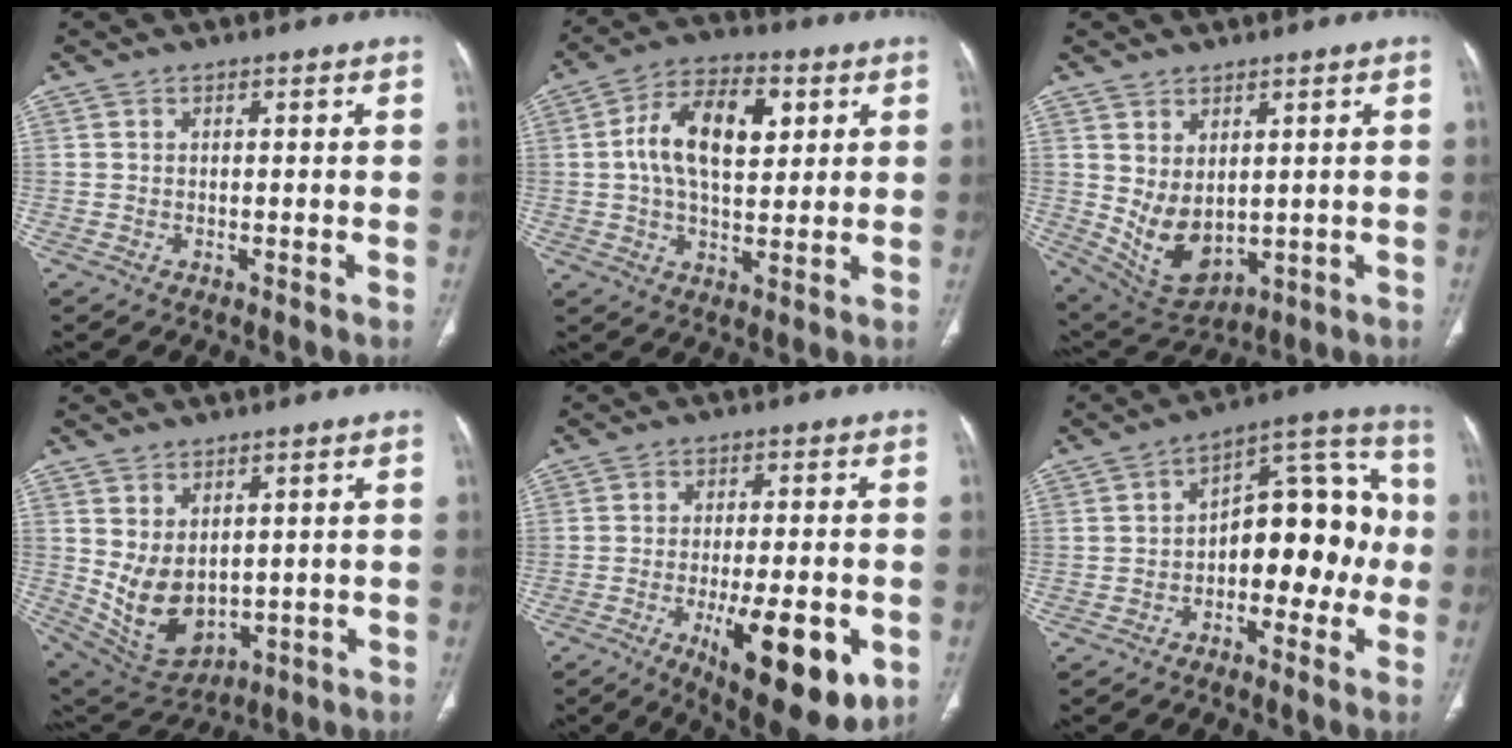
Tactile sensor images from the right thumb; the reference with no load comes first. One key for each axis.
{"total": 13.6, "fx": 3.1, "fy": 7.5, "fz": 11.0, "tx": -0.178, "ty": 0.007, "tz": 0.049}
{"total": 9.4, "fx": 0.7, "fy": 6.1, "fz": 7.2, "tx": -0.113, "ty": -0.013, "tz": 0.046}
{"total": 10.4, "fx": 0.9, "fy": 7.1, "fz": 7.6, "tx": -0.122, "ty": -0.013, "tz": 0.052}
{"total": 16.8, "fx": -5.8, "fy": 5.9, "fz": 14.6, "tx": -0.178, "ty": -0.001, "tz": -0.069}
{"total": 15.3, "fx": -2.1, "fy": 8.8, "fz": 12.3, "tx": -0.123, "ty": 0.056, "tz": -0.041}